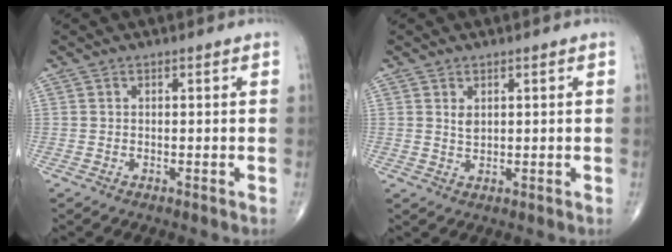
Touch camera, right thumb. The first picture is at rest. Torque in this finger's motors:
{"motor_torque": [0.49, 0.38, 0.16, -0.32, -0.02]}